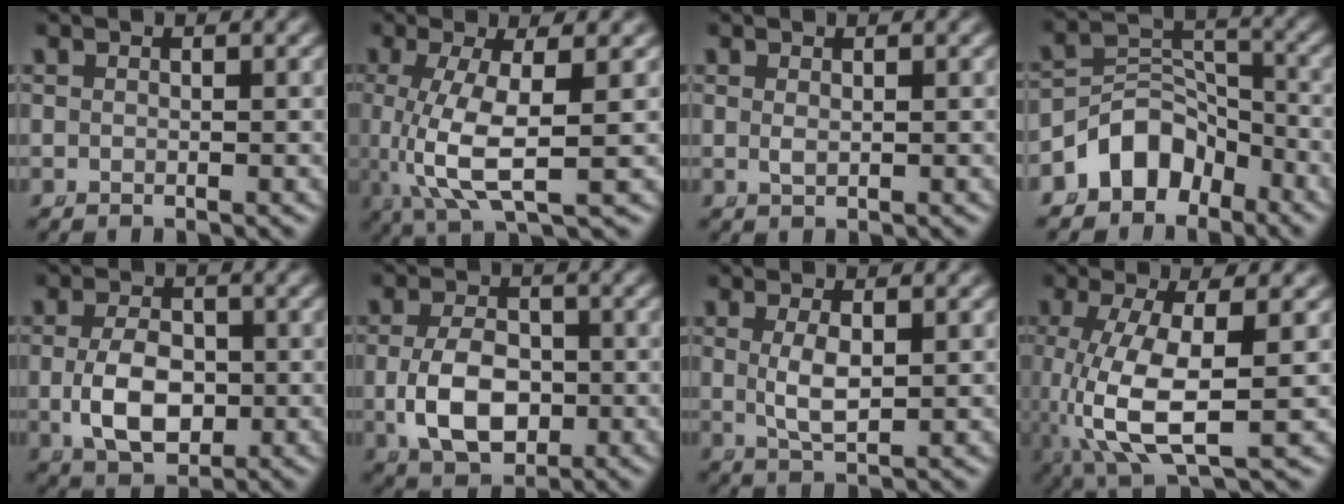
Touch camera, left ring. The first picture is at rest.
{"total": 7.0, "force": [-0.4, 2.6, 6.5], "torque": [-0.140, -0.021, 0.007]}
{"total": 0.6, "force": [0.2, -0.1, 0.5], "torque": [-0.017, -0.011, 0.015]}
{"total": 6.9, "force": [-3.6, 5.1, 3.0], "torque": [-0.051, -0.014, -0.062]}
{"total": 5.5, "force": [-0.8, 3.5, 4.1], "torque": [-0.081, -0.020, -0.001]}
{"total": 6.1, "force": [-1.0, 4.1, 4.4], "torque": [-0.087, -0.021, -0.005]}
{"total": 2.9, "force": [0.2, 0.9, 2.7], "torque": [-0.059, -0.014, 0.017]}
{"total": 8.3, "force": [-0.9, 3.6, 7.4], "torque": [-0.168, -0.033, 0.009]}